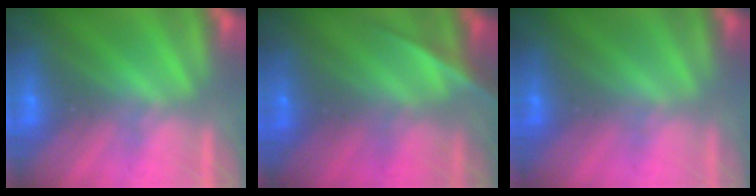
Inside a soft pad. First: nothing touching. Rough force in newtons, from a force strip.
{"total": 2.3}
{"total": 2.3}